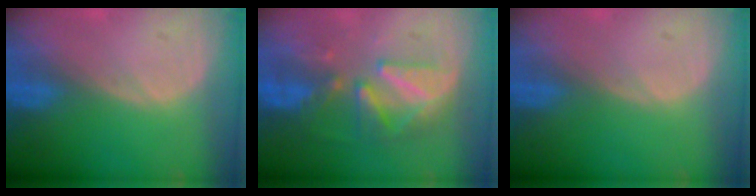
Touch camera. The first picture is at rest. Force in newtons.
{"total": 8.4, "press": 8.1, "slide": 2.1}
{"total": 0.0}